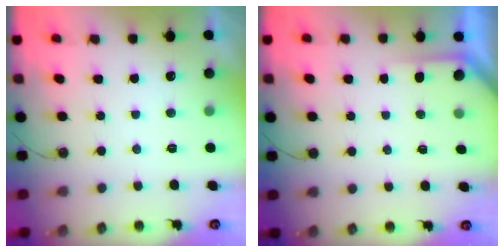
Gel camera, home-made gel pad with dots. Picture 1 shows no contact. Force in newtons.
{"total": 1.7, "press": 1.7, "slide": 0.3}